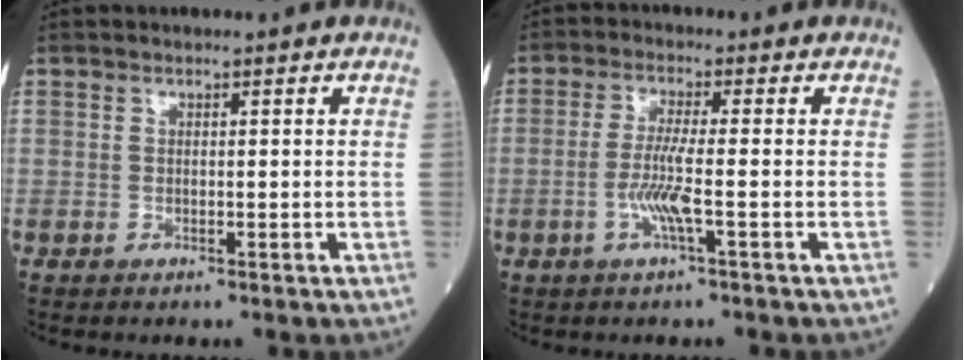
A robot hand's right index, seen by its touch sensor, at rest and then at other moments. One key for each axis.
{"total": 4.9, "fx": -1.5, "fy": -0.3, "fz": 4.6, "tx": -0.098, "ty": -0.007, "tz": -0.032}